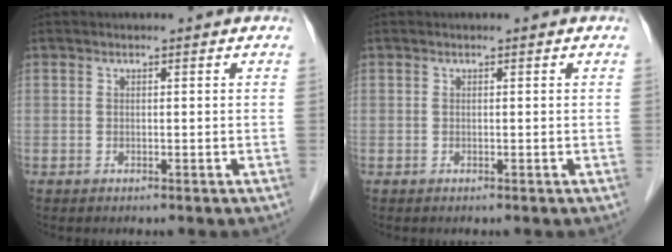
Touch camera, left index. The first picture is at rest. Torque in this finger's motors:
{"motor_torque": [-0.01, 0.00, 0.00, 0.00]}